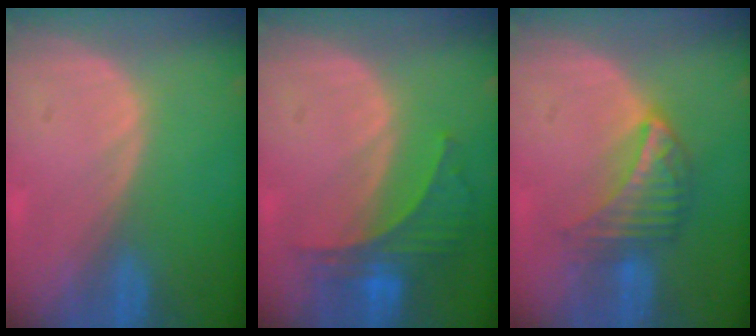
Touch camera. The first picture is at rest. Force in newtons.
{"total": 5.7, "press": 5.7, "slide": 0.3}
{"total": 6.4, "press": 5.9, "slide": 2.3}